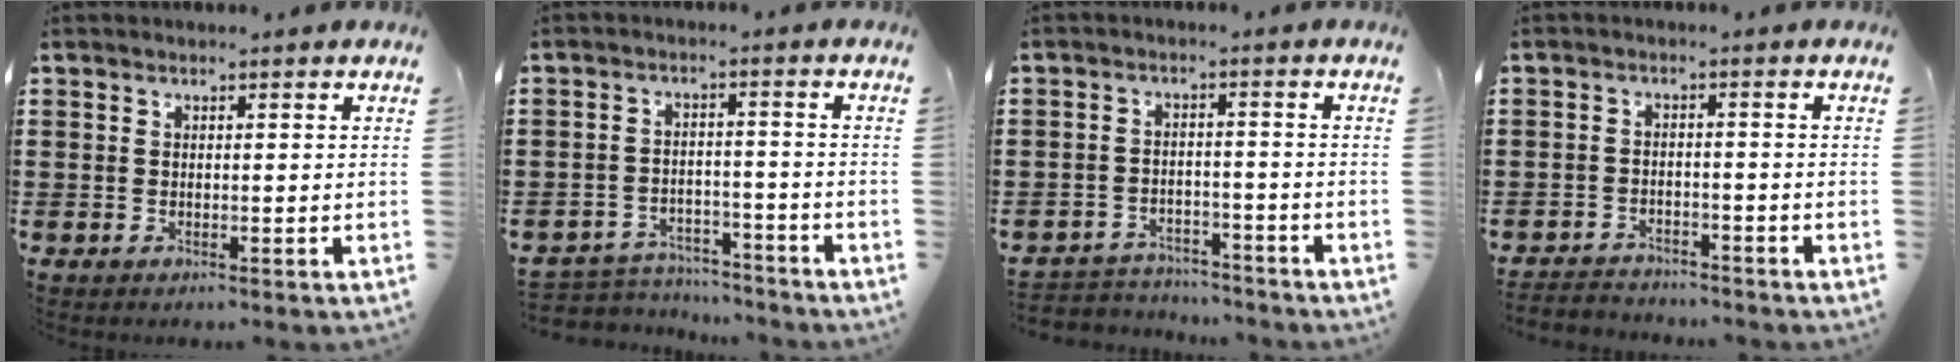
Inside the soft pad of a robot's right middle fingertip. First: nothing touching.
{"total": 4.2, "force": [-4.1, 0.7, 0.0], "torque": [-0.013, 0.001, -0.090]}
{"total": 3.6, "force": [-3.6, 0.7, -0.1], "torque": [-0.006, 0.001, -0.077]}
{"total": 2.7, "force": [-2.7, 0.5, -0.2], "torque": [-0.007, -0.003, -0.059]}